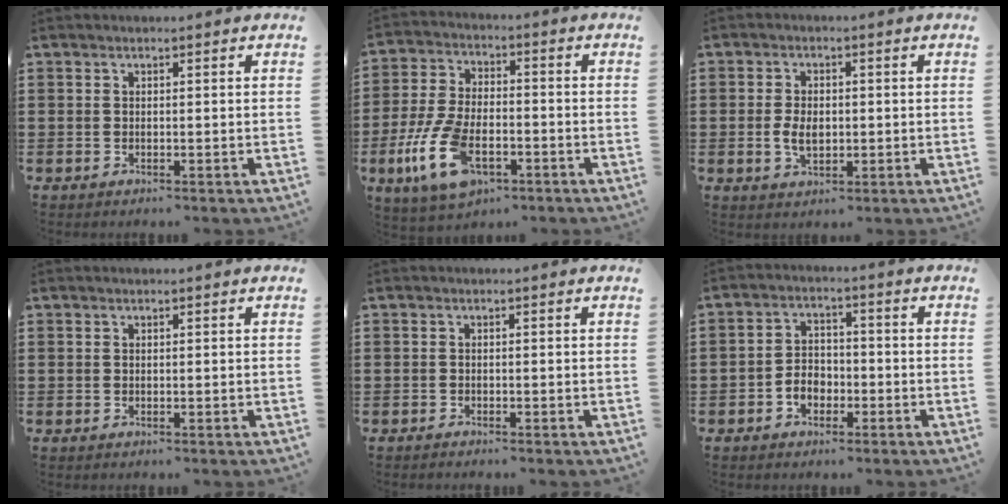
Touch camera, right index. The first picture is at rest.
{"total": 11.2, "force": [-4.9, 5.5, 8.5], "torque": [-0.209, -0.007, -0.095]}
{"total": 4.0, "force": [-0.4, 2.5, 3.1], "torque": [-0.066, 0.005, -0.010]}
{"total": 0.0}
{"total": 0.6, "force": [-0.6, -0.1, 0.1], "torque": [-0.003, -0.003, -0.013]}
{"total": 3.7, "force": [-1.8, 2.7, 1.8], "torque": [-0.039, 0.007, -0.036]}